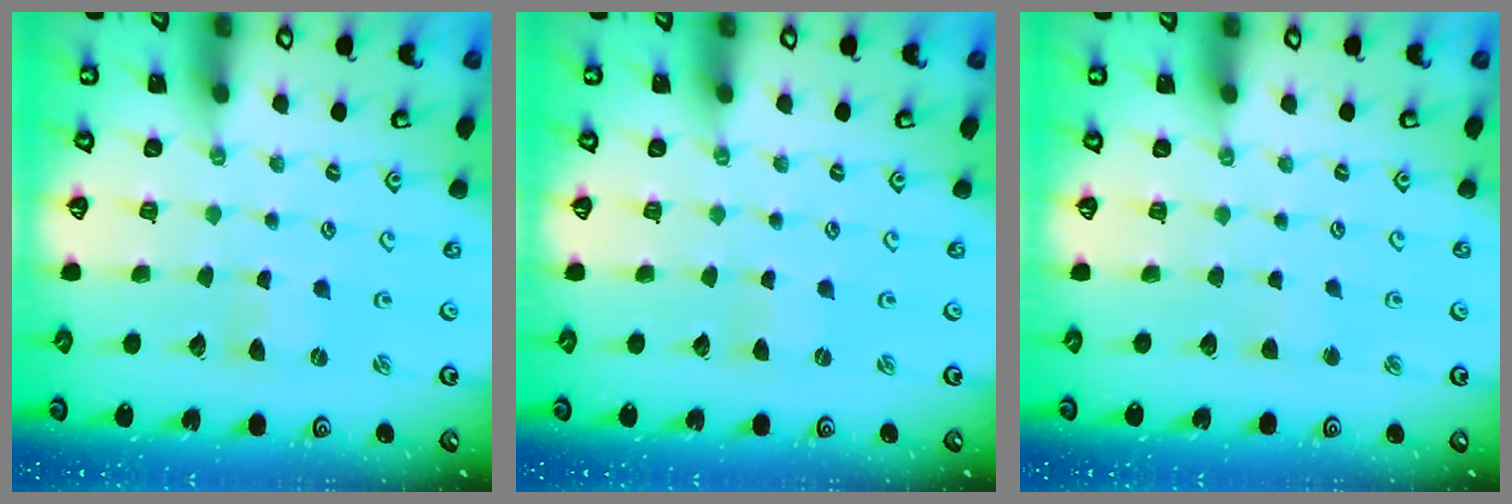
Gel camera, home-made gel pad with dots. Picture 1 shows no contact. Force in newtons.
{"total": 0.0}
{"total": 1.9, "press": 1.9, "slide": 0.3}